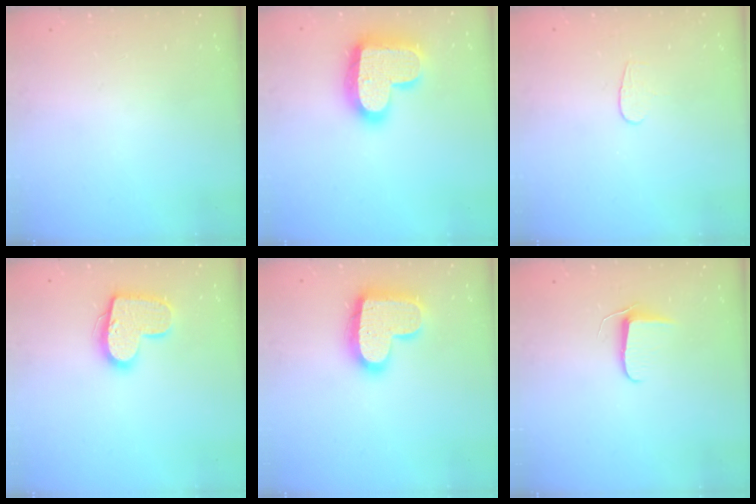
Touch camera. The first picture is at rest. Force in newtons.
{"total": 21.4, "press": 21.4, "slide": 1.3}
{"total": 4.3, "press": 4.3, "slide": 0.3}
{"total": 15.7, "press": 15.6, "slide": 0.9}
{"total": 19.3, "press": 19.3, "slide": 1.3}
{"total": 6.4, "press": 6.3, "slide": 0.8}